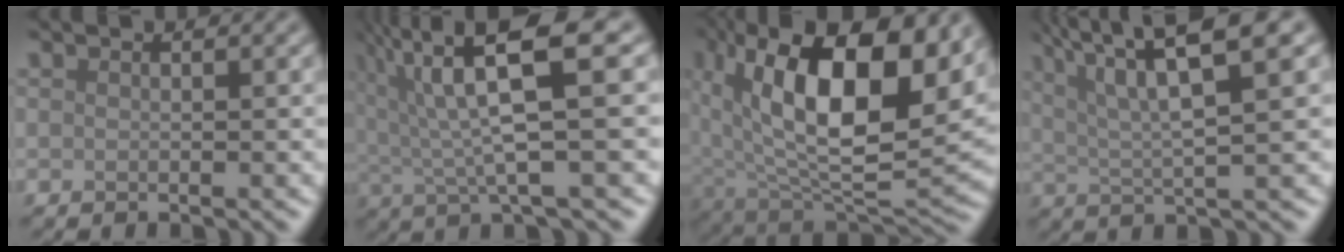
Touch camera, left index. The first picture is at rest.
{"total": 9.4, "force": [3.3, 1.8, 8.6], "torque": [-0.155, 0.015, 0.060]}
{"total": 16.4, "force": [5.2, 8.5, 13.0], "torque": [-0.209, 0.020, 0.088]}
{"total": 8.5, "force": [4.2, 1.6, 7.2], "torque": [-0.108, 0.021, 0.071]}